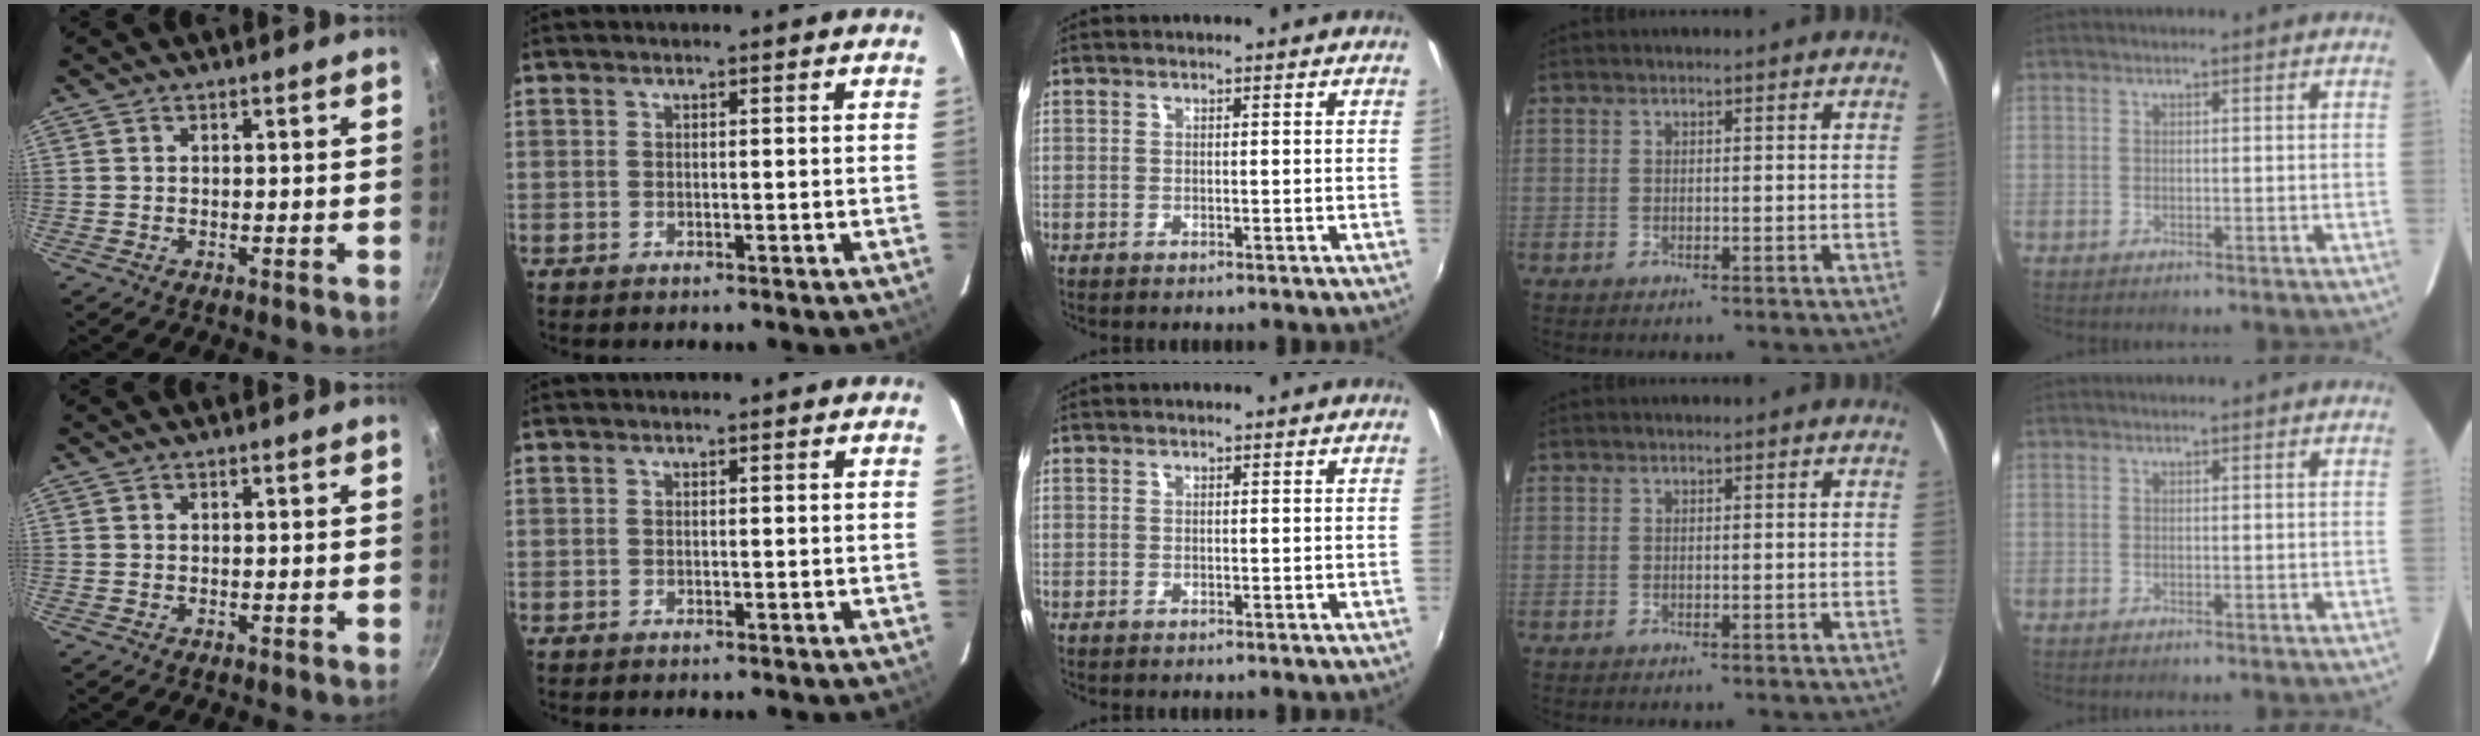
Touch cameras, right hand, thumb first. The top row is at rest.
{}